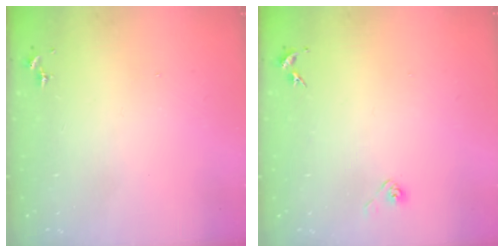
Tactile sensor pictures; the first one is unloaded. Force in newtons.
{"total": 2.9, "press": 2.8, "slide": 0.8}